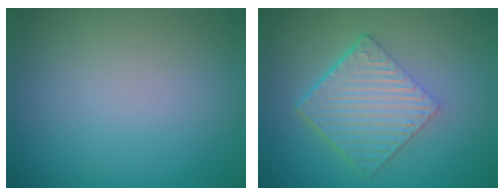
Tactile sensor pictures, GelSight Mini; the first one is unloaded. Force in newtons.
{"total": 6.3, "press": 4.3, "slide": 4.6}